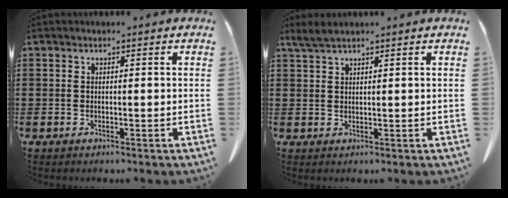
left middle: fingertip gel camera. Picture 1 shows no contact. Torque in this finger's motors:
{"motor_torque": [1.30, 0.84, 0.02, 0.02]}